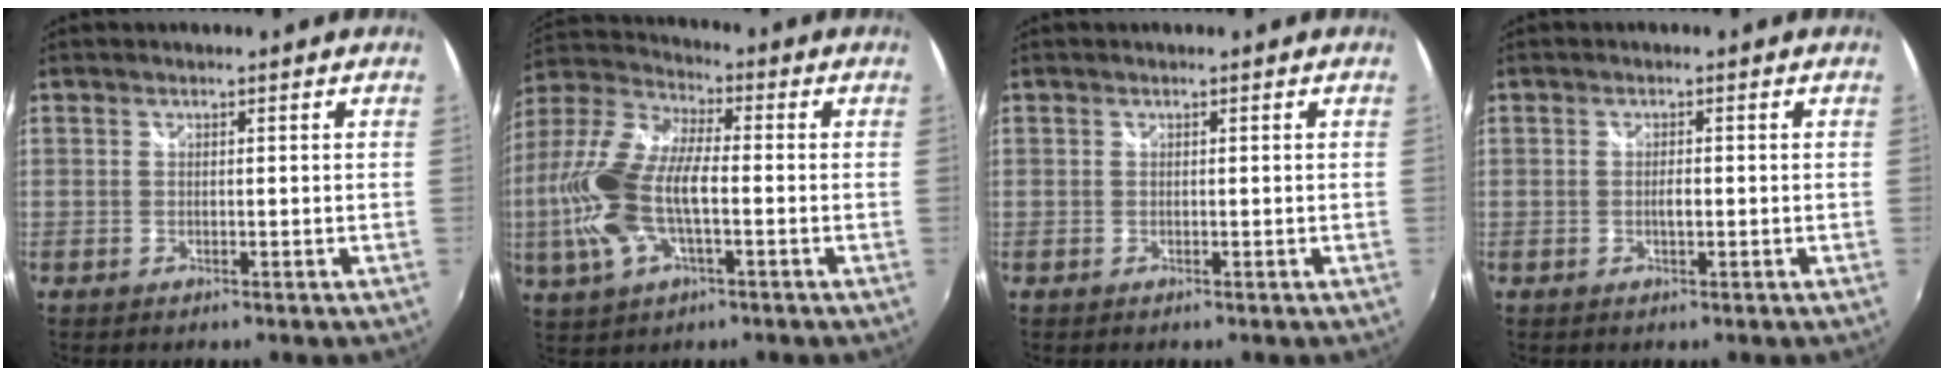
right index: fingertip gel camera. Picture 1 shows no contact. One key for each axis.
{"total": 16.4, "fx": -2.5, "fy": 7.3, "fz": 14.5, "tx": -0.310, "ty": 0.007, "tz": -0.050}
{"total": 0.0}
{"total": 1.2, "fx": -0.3, "fy": 0.4, "fz": 1.1, "tx": -0.020, "ty": 0.002, "tz": -0.005}